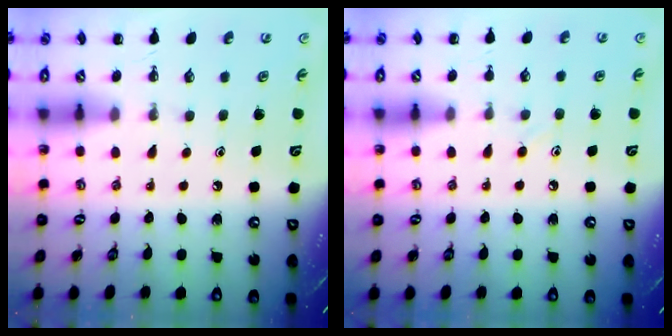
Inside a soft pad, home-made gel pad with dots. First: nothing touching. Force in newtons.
{"total": 5.8, "press": 5.4, "slide": 2.1}